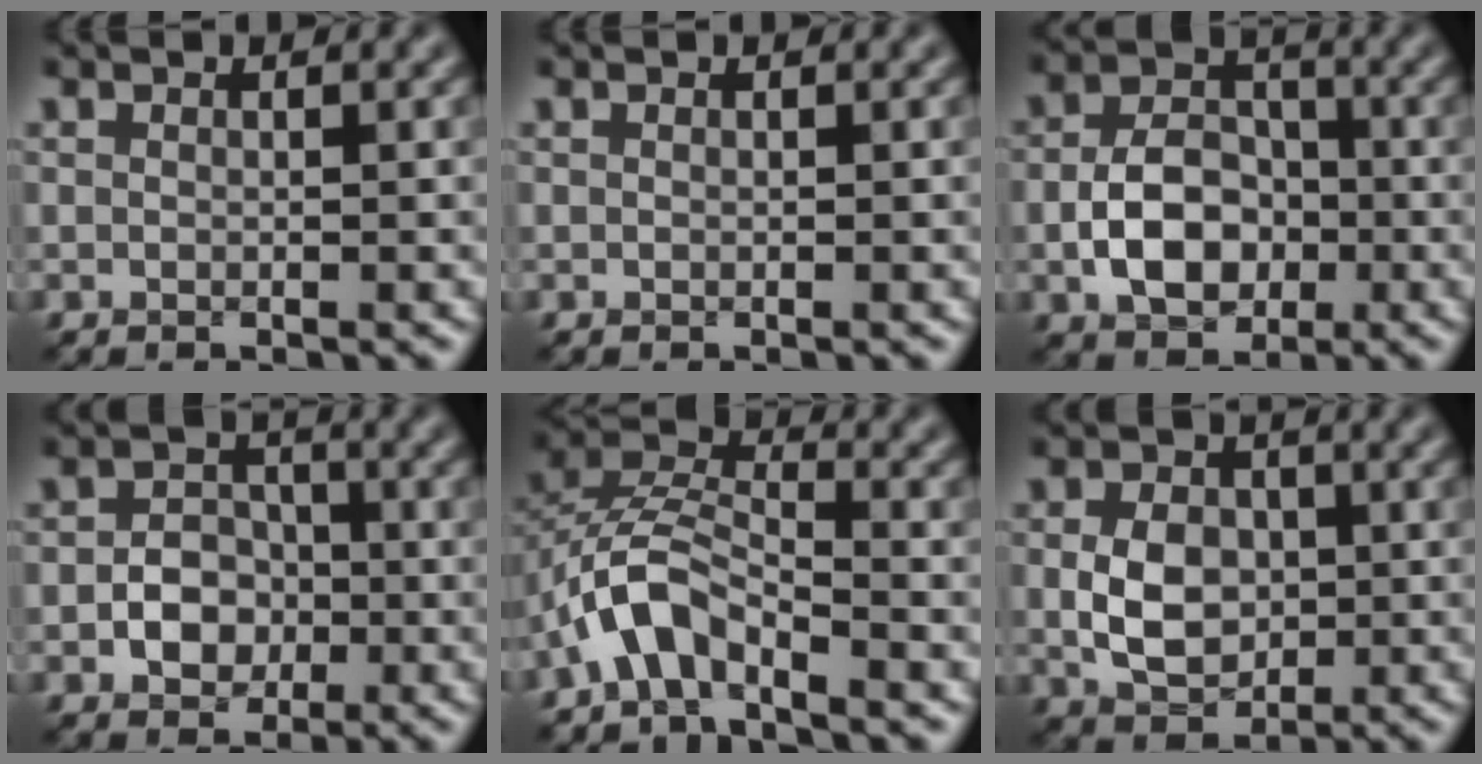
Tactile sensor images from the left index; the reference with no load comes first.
{"total": 0.0}
{"total": 5.6, "force": [-1.6, 3.9, 3.8], "torque": [-0.067, 0.002, -0.031]}
{"total": 3.4, "force": [-1.2, 2.6, 1.9], "torque": [-0.025, 0.002, -0.023]}
{"total": 4.7, "force": [-3.1, 1.8, 3.0], "torque": [-0.060, 0.018, -0.068]}
{"total": 4.6, "force": [-0.3, 3.4, 3.1], "torque": [-0.064, -0.004, -0.006]}